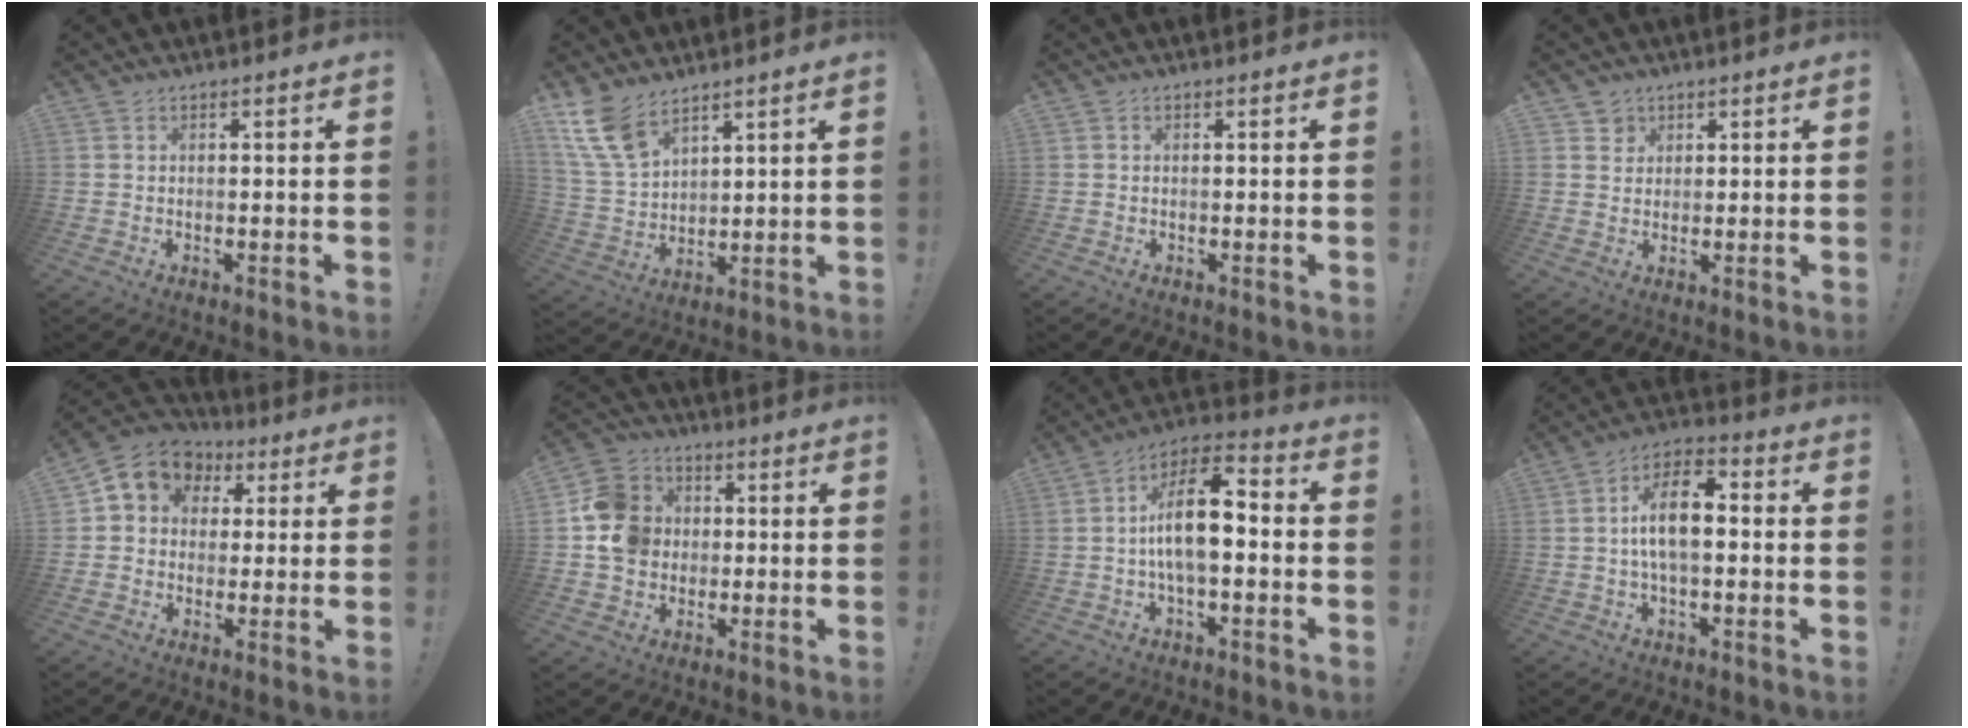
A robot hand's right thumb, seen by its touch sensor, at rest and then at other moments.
{"total": 11.8, "force": [8.3, 5.8, 6.0], "torque": [-0.130, -0.038, 0.167]}
{"total": 0.0}
{"total": 2.8, "force": [1.8, 2.2, 0.2], "torque": [0.004, -0.013, 0.030]}
{"total": 8.6, "force": [2.8, 7.4, 3.3], "torque": [-0.044, -0.010, 0.057]}
{"total": 12.6, "force": [0.4, 11.5, 5.1], "torque": [-0.076, 0.013, 0.015]}
{"total": 14.0, "force": [-0.5, 6.1, 12.6], "torque": [-0.218, 0.004, -0.012]}
{"total": 11.6, "force": [0.1, 5.8, 10.1], "torque": [-0.170, 0.009, 0.001]}